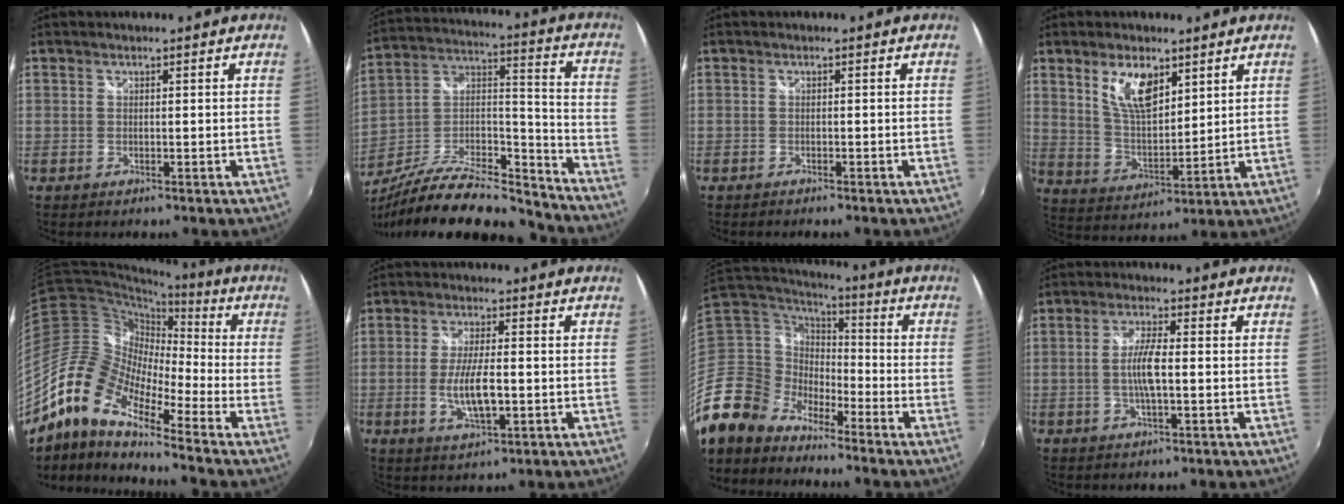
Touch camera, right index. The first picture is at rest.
{"total": 22.6, "force": [-18.0, 7.0, 11.8], "torque": [-0.215, 0.008, -0.292]}
{"total": 1.2, "force": [-1.0, 0.3, 0.4], "torque": [-0.013, -0.005, -0.018]}
{"total": 9.7, "force": [5.2, 4.3, 6.9], "torque": [-0.127, 0.004, 0.106]}
{"total": 16.2, "force": [-10.5, 5.9, 10.8], "torque": [-0.188, 0.001, -0.225]}
{"total": 7.3, "force": [-1.4, 2.2, 6.9], "torque": [-0.137, -0.010, -0.022]}
{"total": 11.8, "force": [-10.0, 6.1, 1.9], "torque": [-0.051, 0.026, -0.211]}
{"total": 5.4, "force": [-0.6, 1.0, 5.3], "torque": [-0.101, 0.000, -0.011]}